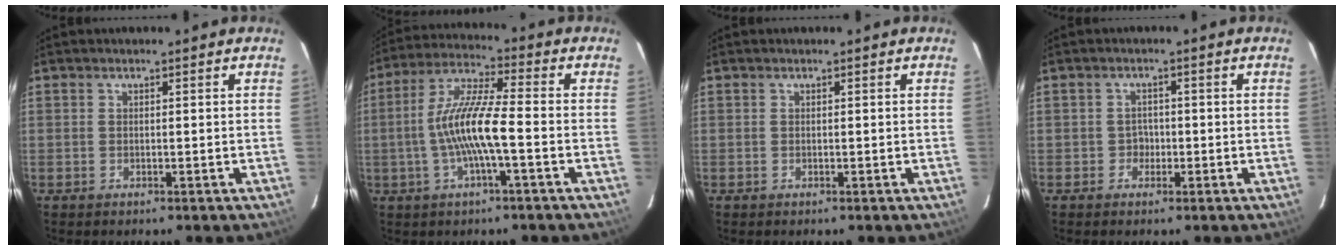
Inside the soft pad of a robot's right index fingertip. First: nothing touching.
{"total": 10.9, "force": [-2.3, 1.0, 10.6], "torque": [-0.216, 0.008, -0.046]}
{"total": 0.0}
{"total": 1.9, "force": [-0.8, 1.8, 0.1], "torque": [0.000, 0.007, -0.012]}